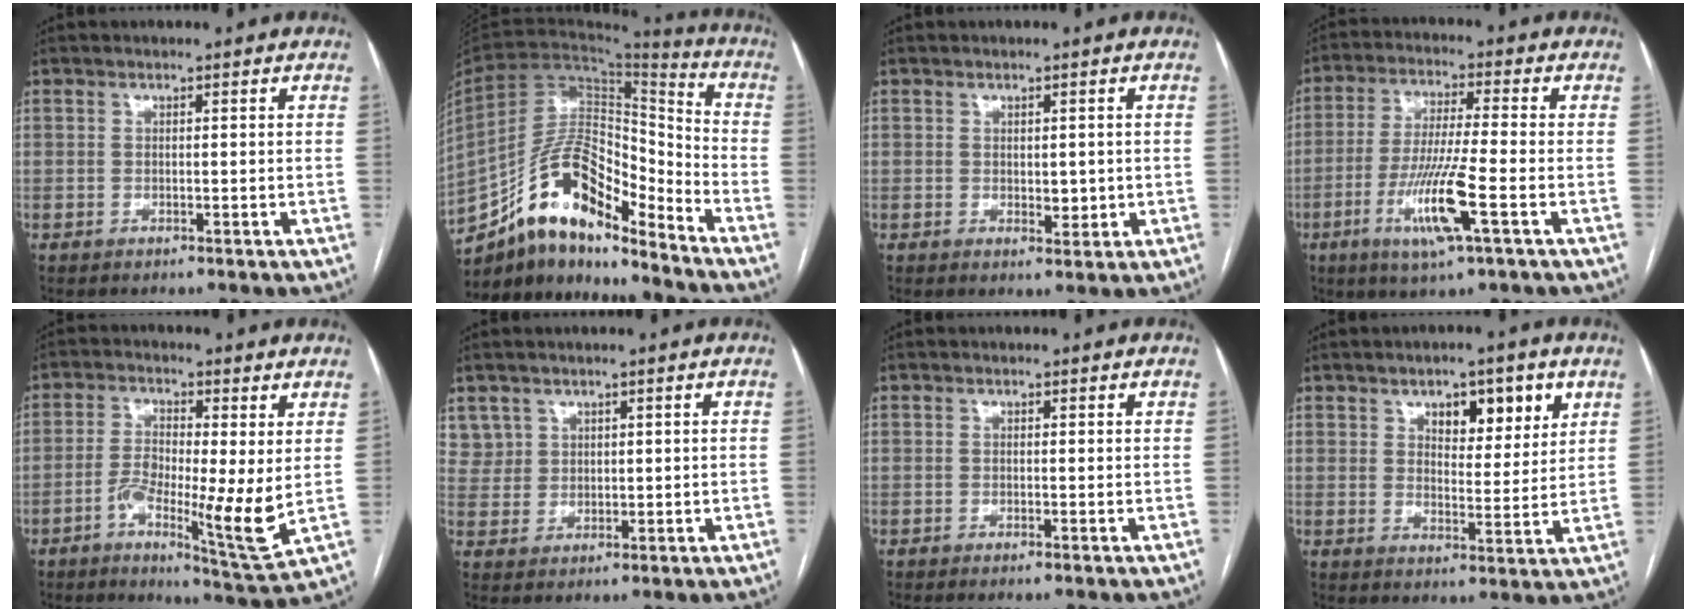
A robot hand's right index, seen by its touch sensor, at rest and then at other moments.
{"total": 16.0, "force": [-12.4, 5.0, 8.7], "torque": [-0.153, 0.042, -0.222]}
{"total": 2.5, "force": [-0.2, 1.5, 2.1], "torque": [-0.025, -0.003, 0.003]}
{"total": 11.0, "force": [-4.1, 0.0, 10.2], "torque": [-0.204, -0.016, -0.079]}
{"total": 10.2, "force": [-1.5, 1.3, 10.0], "torque": [-0.177, -0.008, -0.029]}
{"total": 3.8, "force": [2.2, 3.1, -0.4], "torque": [0.021, 0.005, 0.043]}
{"total": 0.5, "force": [-0.4, -0.1, 0.4], "torque": [-0.009, 0.000, -0.007]}
{"total": 7.9, "force": [4.2, 3.3, 5.8], "torque": [-0.077, 0.002, 0.062]}